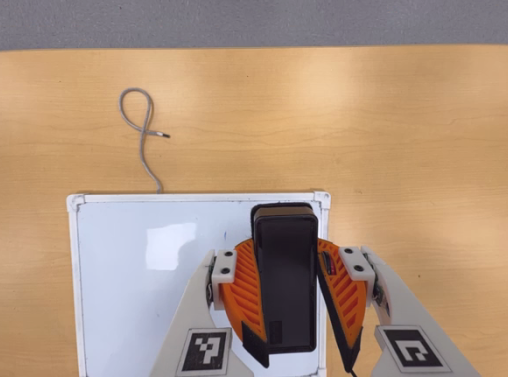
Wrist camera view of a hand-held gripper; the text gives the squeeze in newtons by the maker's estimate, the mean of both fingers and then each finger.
{"total": 10.8, "left": 10.1, "right": 11.6}